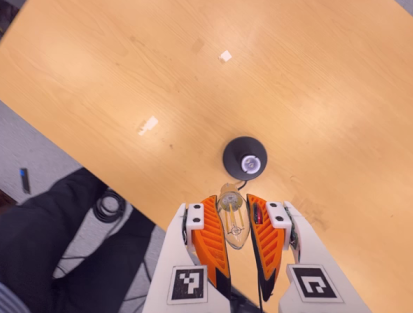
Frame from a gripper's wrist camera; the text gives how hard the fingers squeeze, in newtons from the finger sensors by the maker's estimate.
{"total": 21.5, "left": 24.7, "right": 18.3}